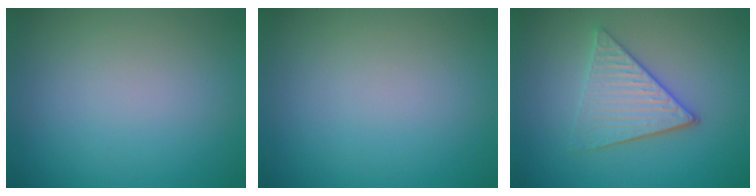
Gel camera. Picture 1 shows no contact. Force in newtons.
{"total": 0.0}
{"total": 3.9, "press": 3.3, "slide": 1.9}